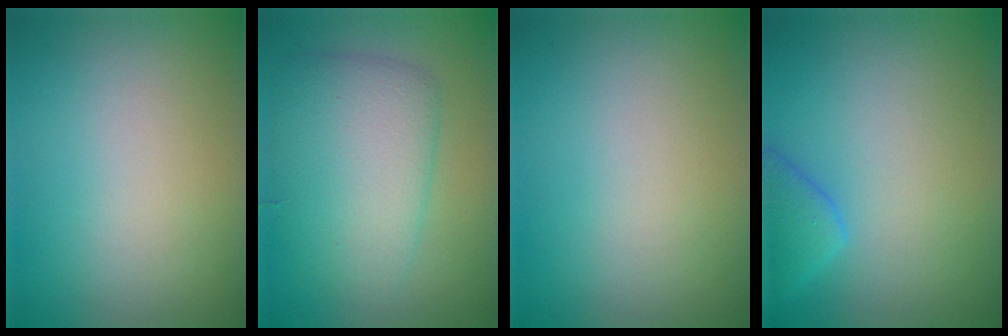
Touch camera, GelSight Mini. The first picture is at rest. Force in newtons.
{"total": 6.3, "press": 6.2, "slide": 0.1}
{"total": 0.0}
{"total": 2.5, "press": 2.5, "slide": 0.4}